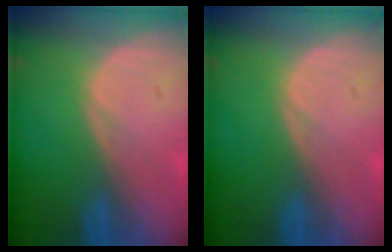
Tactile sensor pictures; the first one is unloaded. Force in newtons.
{"total": 0.0}